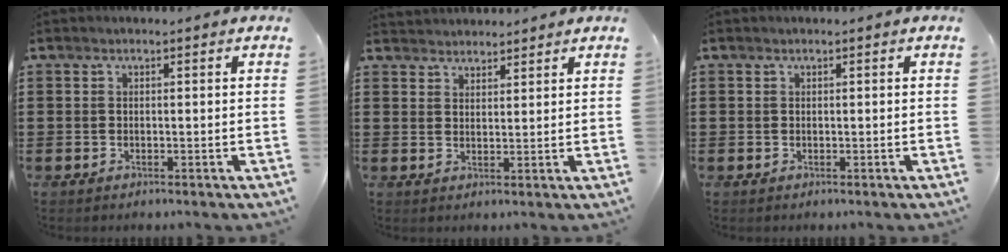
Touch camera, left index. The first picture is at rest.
{"total": 2.4, "force": [2.3, 0.4, -0.4], "torque": [0.002, -0.002, 0.046]}
{"total": 0.6, "force": [0.0, 0.5, 0.1], "torque": [-0.003, 0.004, -0.001]}